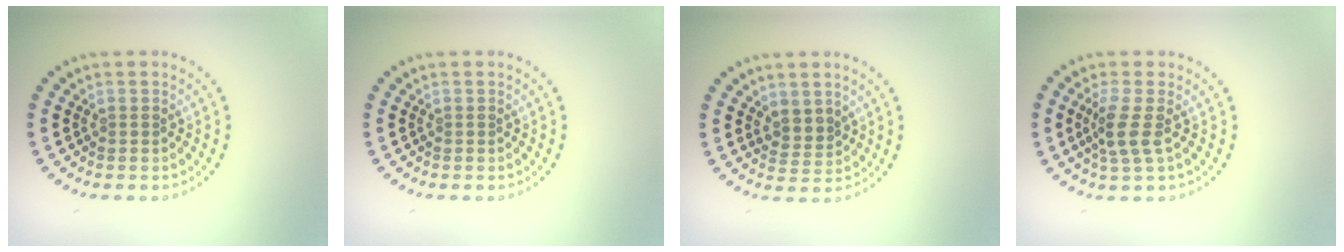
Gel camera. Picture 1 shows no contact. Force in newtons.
{"total": 0.0}
{"total": 1.9, "press": 1.5, "slide": 1.2}
{"total": 2.6, "press": 2.1, "slide": 1.6}